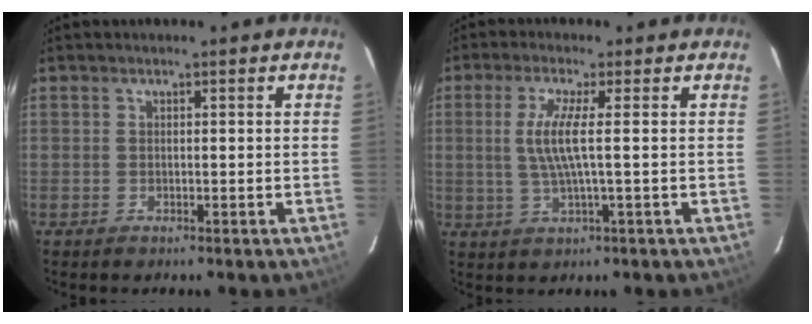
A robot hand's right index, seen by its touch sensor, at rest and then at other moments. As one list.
[{"total": 5.9, "force": [0.4, -0.3, 5.9], "torque": [-0.122, -0.006, 0.011]}]